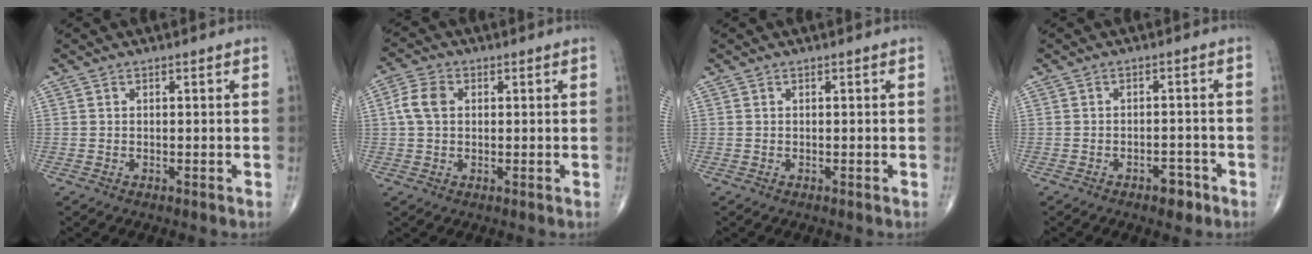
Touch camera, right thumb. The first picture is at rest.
{"total": 5.0, "force": [0.8, 3.5, 3.4], "torque": [-0.074, 0.011, 0.011]}
{"total": 0.0}
{"total": 3.4, "force": [-2.2, 1.6, 2.0], "torque": [-0.017, 0.014, -0.029]}